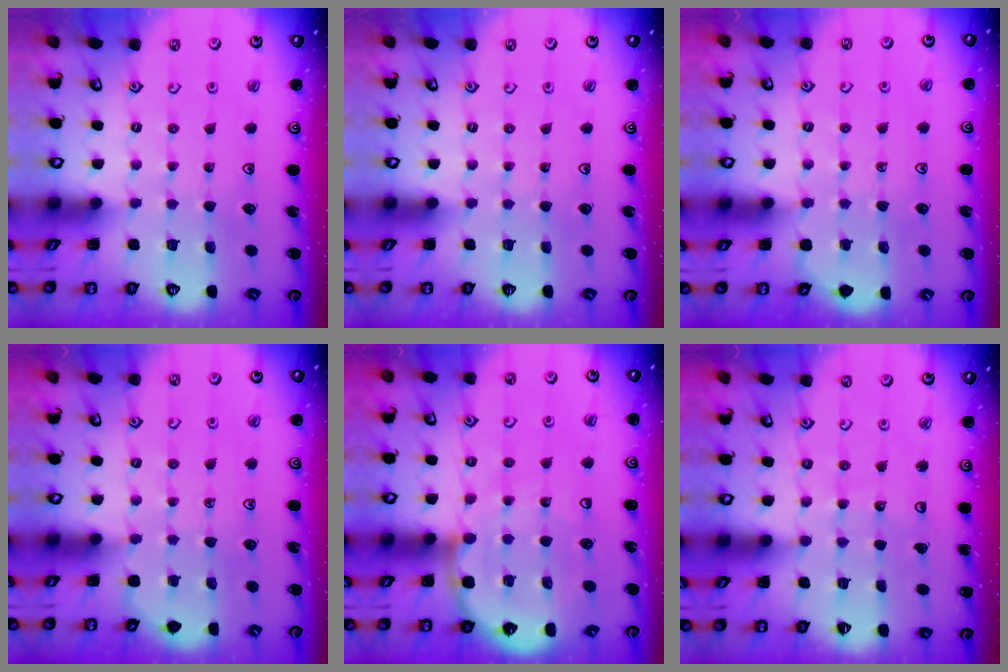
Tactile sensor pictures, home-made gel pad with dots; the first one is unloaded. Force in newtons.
{"total": 0.0}
{"total": 1.6, "press": 1.5, "slide": 0.3}
{"total": 1.6, "press": 1.5, "slide": 0.3}
{"total": 9.6, "press": 9.1, "slide": 2.9}
{"total": 4.1, "press": 4.0, "slide": 0.7}